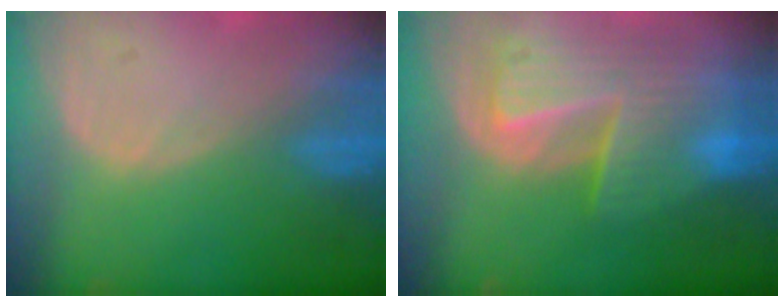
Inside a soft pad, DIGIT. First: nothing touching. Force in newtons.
{"total": 10.1, "press": 8.8, "slide": 5.0}